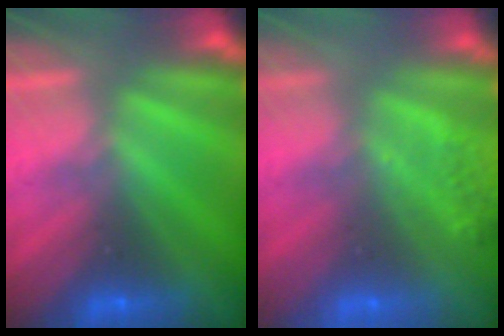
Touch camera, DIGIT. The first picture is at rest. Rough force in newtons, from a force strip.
{"total": 6.5}